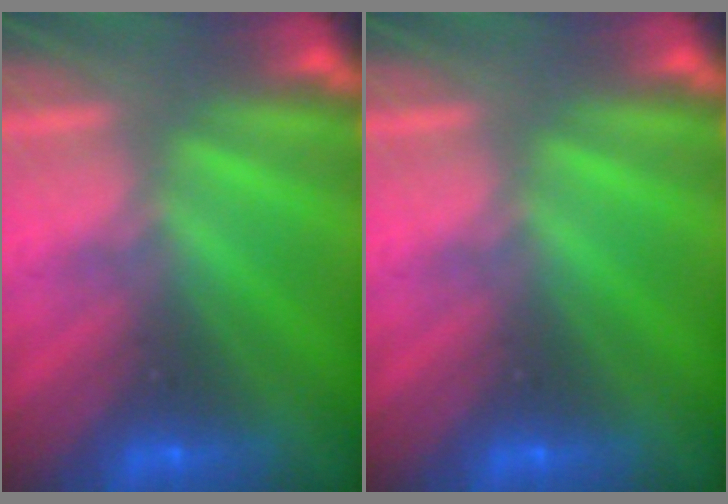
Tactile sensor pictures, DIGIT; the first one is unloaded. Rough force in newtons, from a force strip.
{"total": 0.0}